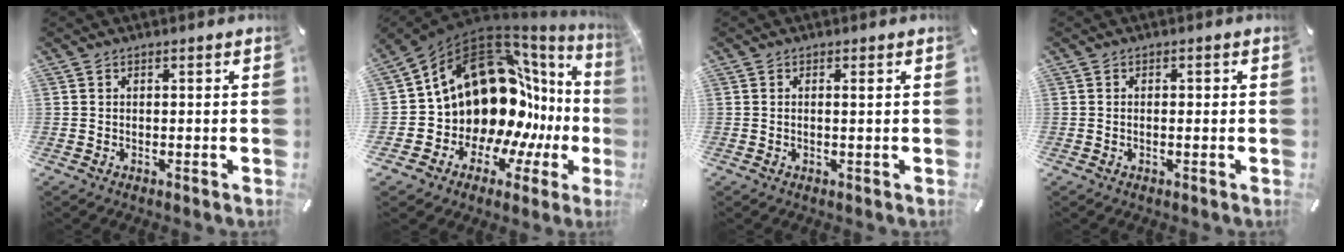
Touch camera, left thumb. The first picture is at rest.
{"total": 18.2, "force": [3.8, 13.4, 11.7], "torque": [-0.165, -0.089, 0.109]}
{"total": 1.0, "force": [0.3, -0.1, 1.0], "torque": [-0.021, -0.004, 0.006]}
{"total": 1.0, "force": [-0.2, 0.4, 0.9], "torque": [-0.019, 0.000, -0.003]}